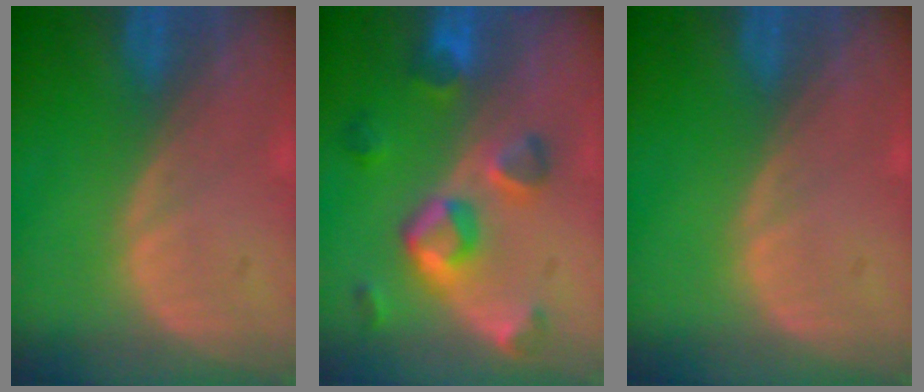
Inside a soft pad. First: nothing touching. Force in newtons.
{"total": 7.3, "press": 7.1, "slide": 1.7}
{"total": 0.0}